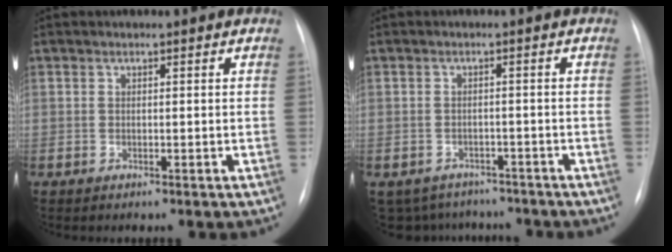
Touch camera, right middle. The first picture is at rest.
{"total": 8.2, "force": [-7.1, 4.0, 1.0], "torque": [-0.018, 0.012, -0.086]}